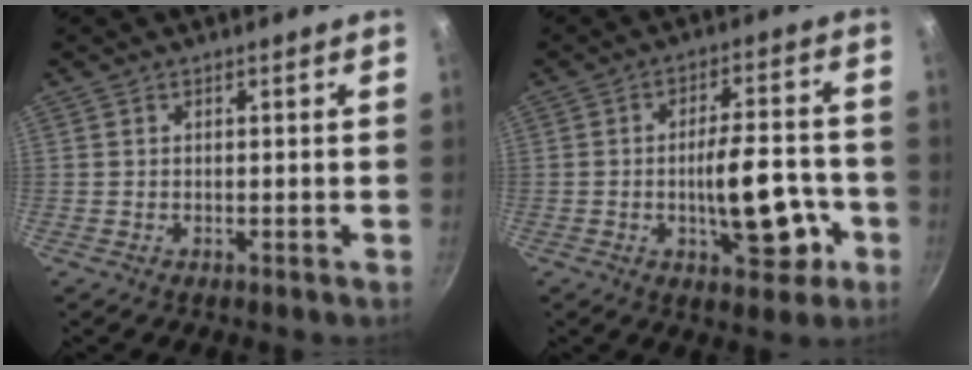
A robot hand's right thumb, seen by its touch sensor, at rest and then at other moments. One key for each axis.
{"total": 12.8, "fx": -3.7, "fy": 5.5, "fz": 11.0, "tx": -0.131, "ty": 0.028, "tz": -0.046}